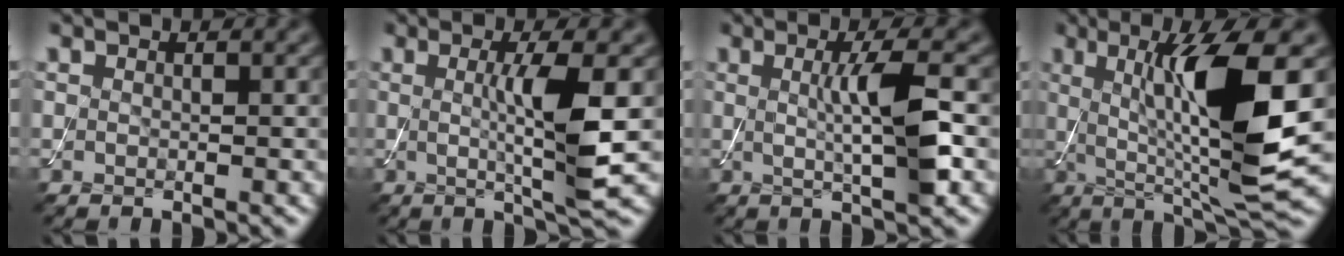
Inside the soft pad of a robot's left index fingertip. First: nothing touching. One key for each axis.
{"total": 5.6, "fx": 0.1, "fy": 0.8, "fz": 5.6, "tx": -0.096, "ty": -0.006, "tz": 0.001}
{"total": 5.2, "fx": 0.2, "fy": 0.9, "fz": 5.1, "tx": -0.086, "ty": 0.002, "tz": 0.005}
{"total": 10.3, "fx": 1.3, "fy": 1.8, "fz": 10.1, "tx": -0.159, "ty": -0.013, "tz": 0.033}